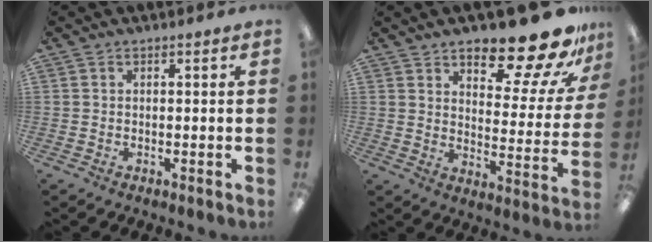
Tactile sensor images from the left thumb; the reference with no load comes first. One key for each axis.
{"total": 19.2, "fx": 15.2, "fy": 6.1, "fz": 10.0, "tx": -0.131, "ty": -0.112, "tz": 0.246}